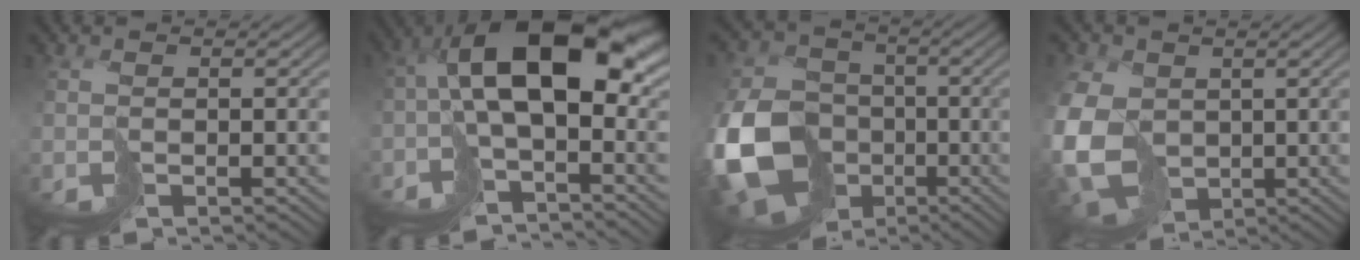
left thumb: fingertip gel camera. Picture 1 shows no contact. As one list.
[{"total": 13.9, "force": [-1.0, 6.8, 12.0], "torque": [-0.202, 0.015, -0.021]}, {"total": 17.3, "force": [-5.5, 13.8, 8.9], "torque": [-0.246, -0.054, -0.092]}, {"total": 13.1, "force": [-0.9, 10.3, 8.0], "torque": [-0.211, -0.039, -0.005]}]